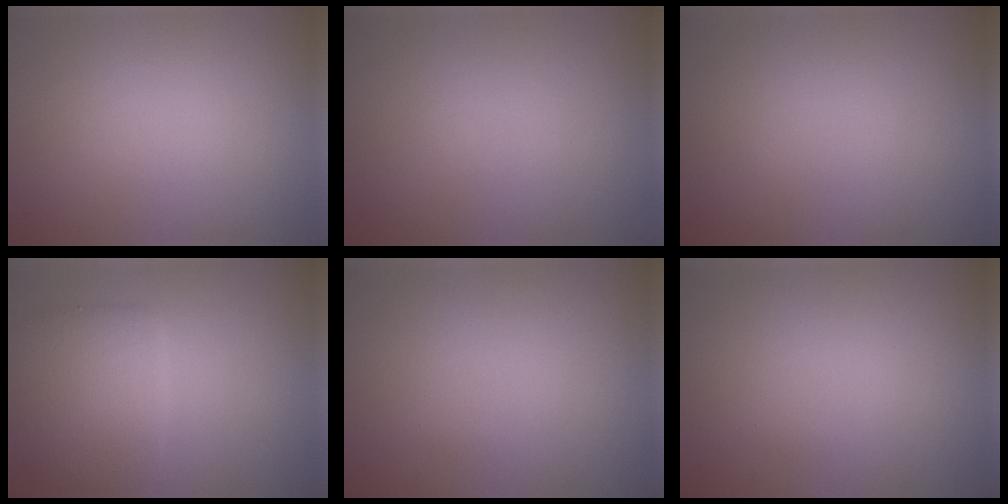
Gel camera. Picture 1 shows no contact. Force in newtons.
{"total": 0.0}
{"total": 0.0}
{"total": 4.0, "press": 4.0, "slide": 0.1}
{"total": 0.0}
{"total": 0.0}